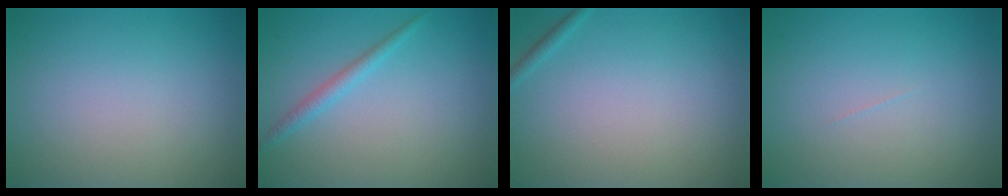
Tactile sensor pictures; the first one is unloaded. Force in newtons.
{"total": 1.5, "press": 1.5, "slide": 0.1}
{"total": 0.7, "press": 0.7, "slide": 0.0}
{"total": 0.0}